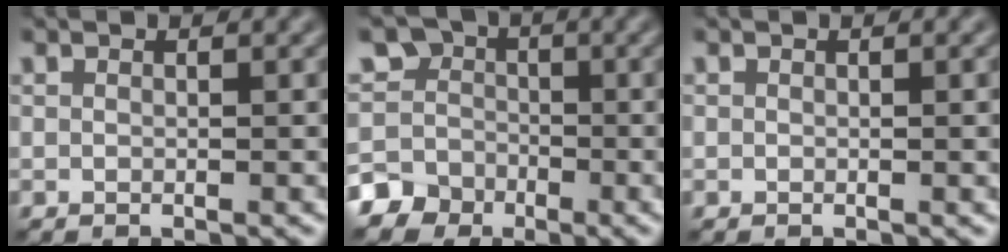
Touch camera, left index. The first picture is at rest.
{"total": 7.5, "force": [-3.3, 6.5, 1.6], "torque": [-0.022, -0.004, -0.081]}
{"total": 1.3, "force": [0.0, 0.7, 1.2], "torque": [-0.011, -0.004, 0.000]}